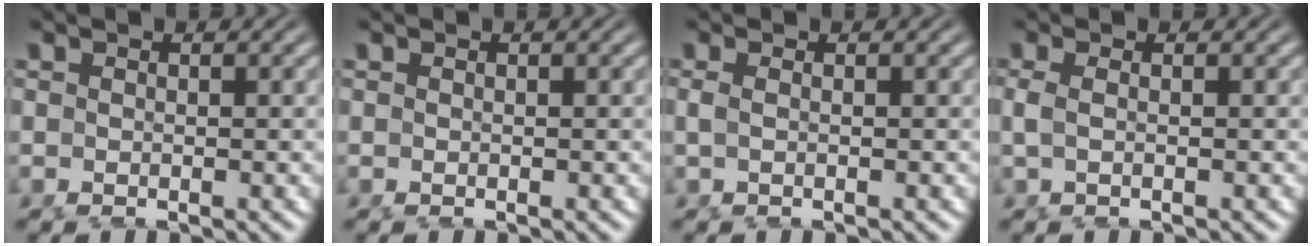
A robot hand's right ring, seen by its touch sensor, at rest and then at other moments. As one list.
[{"total": 0.0}, {"total": 1.0, "force": [-0.2, -0.4, 0.9], "torque": [-0.023, -0.009, 0.003]}, {"total": 1.3, "force": [-0.2, -0.1, 1.3], "torque": [-0.036, -0.010, 0.004]}]